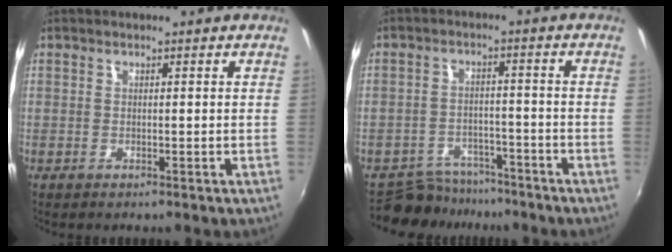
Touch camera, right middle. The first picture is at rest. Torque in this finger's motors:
{"motor_torque": [-0.43, -0.47, -0.19, -0.04]}